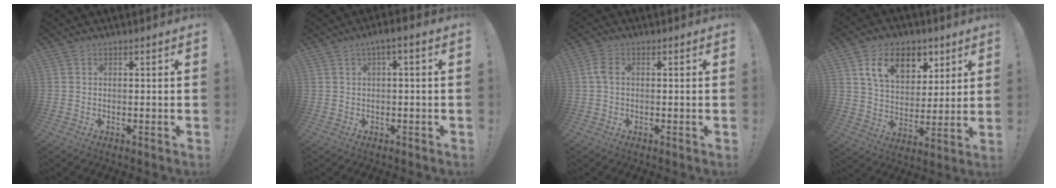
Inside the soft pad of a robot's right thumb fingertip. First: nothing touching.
{"total": 3.0, "force": [-0.7, 0.3, 2.9], "torque": [-0.043, 0.003, -0.013]}
{"total": 3.3, "force": [0.3, 1.9, 2.6], "torque": [-0.049, 0.011, 0.007]}
{"total": 14.4, "force": [7.3, 9.6, 7.8], "torque": [-0.119, -0.028, 0.137]}